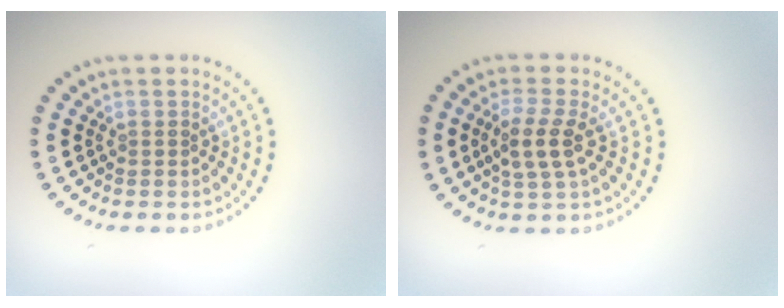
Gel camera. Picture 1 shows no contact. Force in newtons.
{"total": 3.0, "press": 2.6, "slide": 1.3}